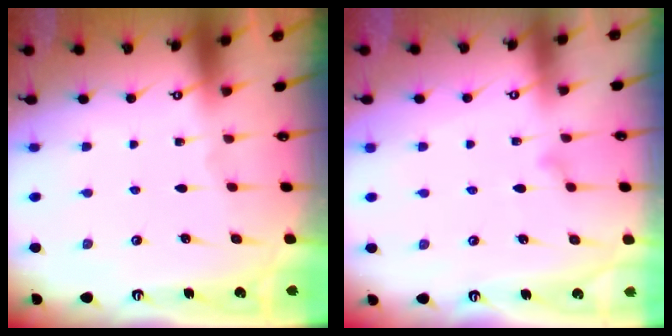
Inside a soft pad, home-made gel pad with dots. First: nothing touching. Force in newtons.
{"total": 7.1, "press": 7.1, "slide": 0.3}